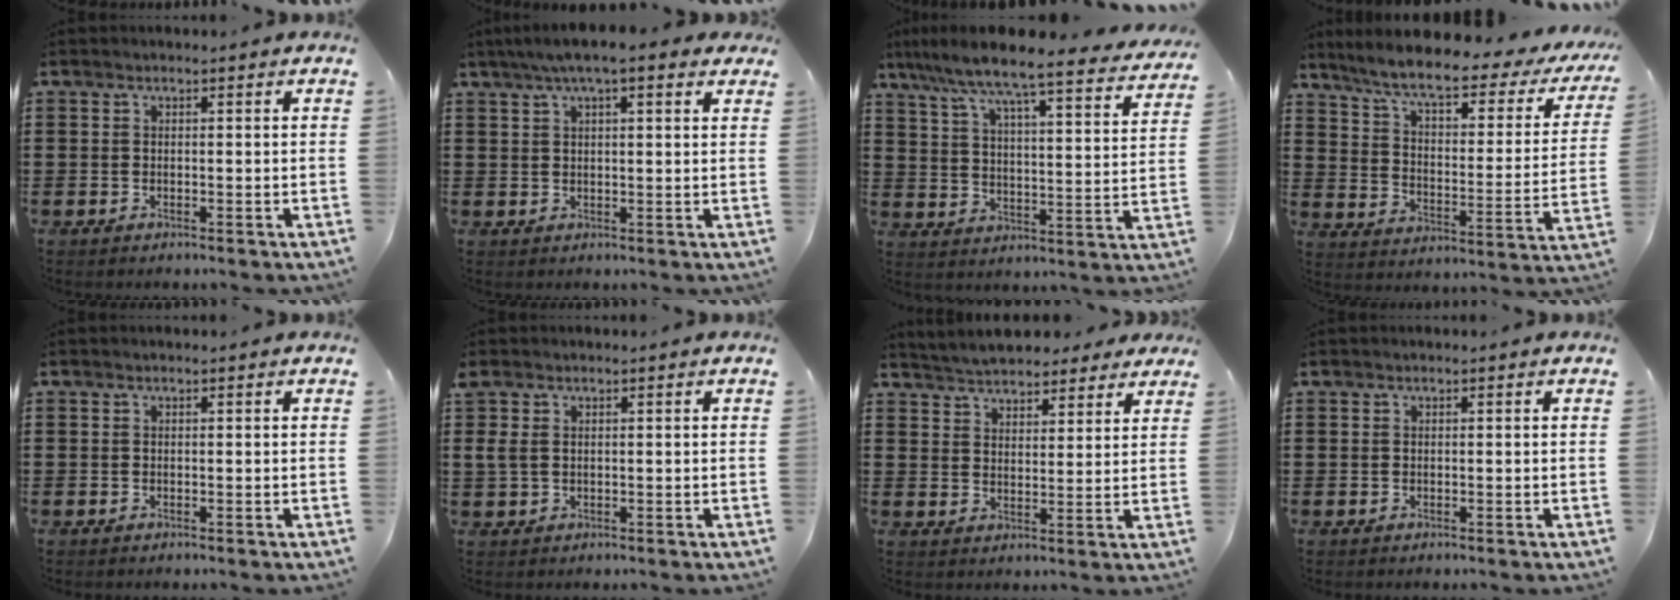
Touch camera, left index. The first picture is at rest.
{"total": 5.0, "force": [3.2, 1.3, 3.7], "torque": [-0.078, 0.007, 0.055]}
{"total": 7.1, "force": [6.5, -0.2, 2.8], "torque": [-0.086, -0.047, 0.103]}
{"total": 7.5, "force": [5.7, 0.8, 4.9], "torque": [-0.116, -0.033, 0.092]}
{"total": 0.0}
{"total": 1.8, "force": [0.5, 1.2, 1.2], "torque": [-0.037, 0.004, 0.007]}
{"total": 4.6, "force": [4.4, 1.2, 0.2], "torque": [-0.025, -0.015, 0.080]}
{"total": 0.0}